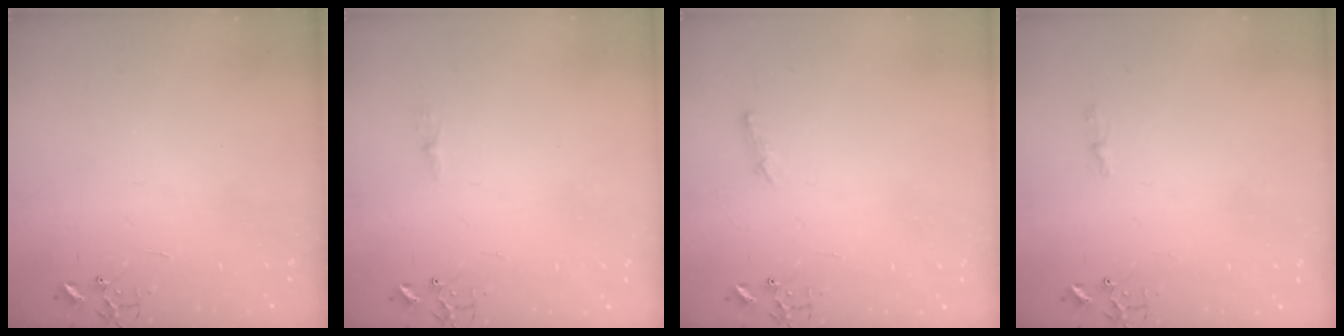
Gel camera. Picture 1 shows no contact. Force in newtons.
{"total": 4.1, "press": 4.1, "slide": 0.5}
{"total": 5.9, "press": 5.8, "slide": 0.7}
{"total": 3.7, "press": 3.7, "slide": 0.5}